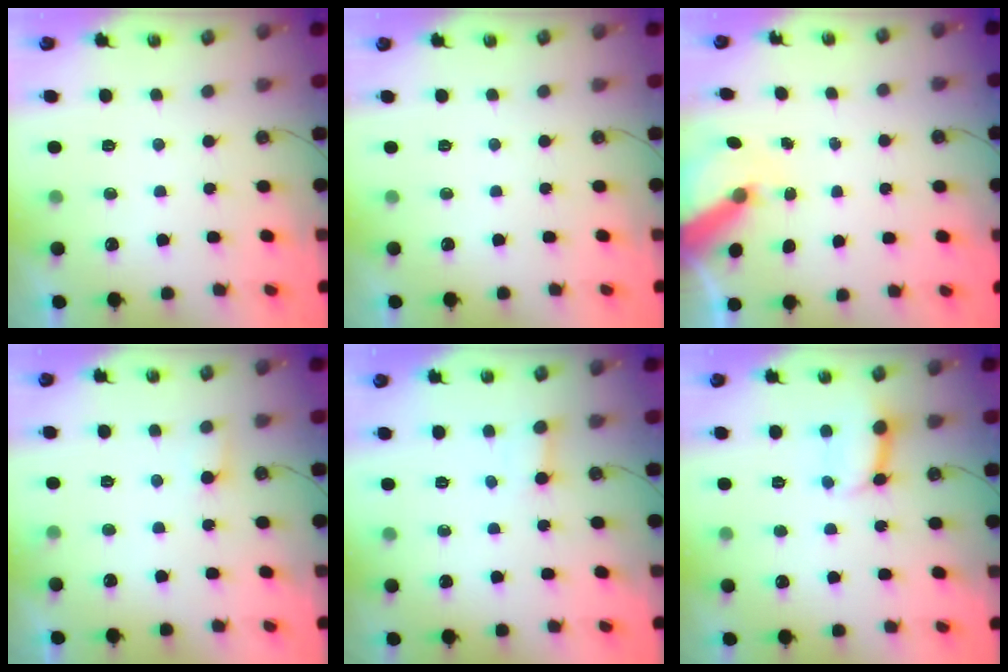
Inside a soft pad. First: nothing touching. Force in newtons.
{"total": 0.0}
{"total": 7.4, "press": 7.4, "slide": 0.8}
{"total": 5.1, "press": 5.0, "slide": 0.4}
{"total": 3.0, "press": 3.0, "slide": 0.2}
{"total": 9.6, "press": 9.6, "slide": 0.8}